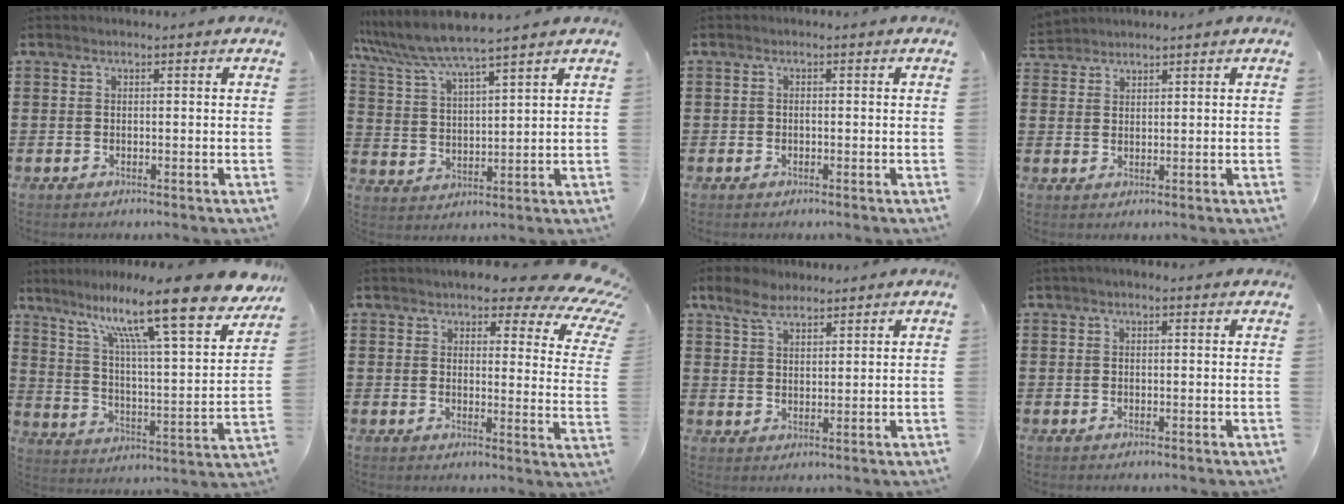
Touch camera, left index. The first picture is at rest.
{"total": 6.2, "force": [5.6, -0.4, 2.7], "torque": [-0.075, -0.027, 0.095]}
{"total": 0.6, "force": [-0.4, 0.4, 0.3], "torque": [-0.009, -0.001, -0.007]}
{"total": 1.9, "force": [1.8, 0.4, -0.2], "torque": [-0.002, 0.000, 0.037]}
{"total": 15.9, "force": [11.8, 1.3, 10.6], "torque": [-0.204, -0.072, 0.187]}
{"total": 6.1, "force": [4.7, 1.8, 3.4], "torque": [-0.063, -0.028, 0.075]}
{"total": 4.8, "force": [3.6, 2.4, 2.1], "torque": [-0.054, 0.004, 0.068]}
{"total": 0.9, "force": [0.1, 0.5, 0.7], "torque": [-0.014, 0.004, 0.002]}